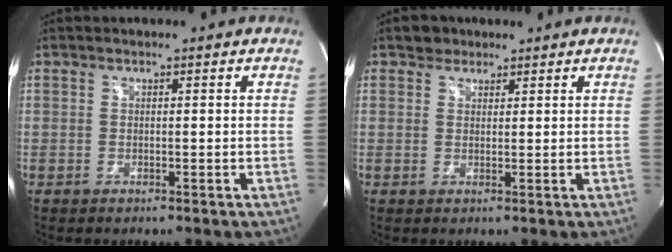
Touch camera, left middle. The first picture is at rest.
{"total": 2.1, "force": [1.5, 1.5, 0.1], "torque": [-0.001, 0.008, 0.021]}